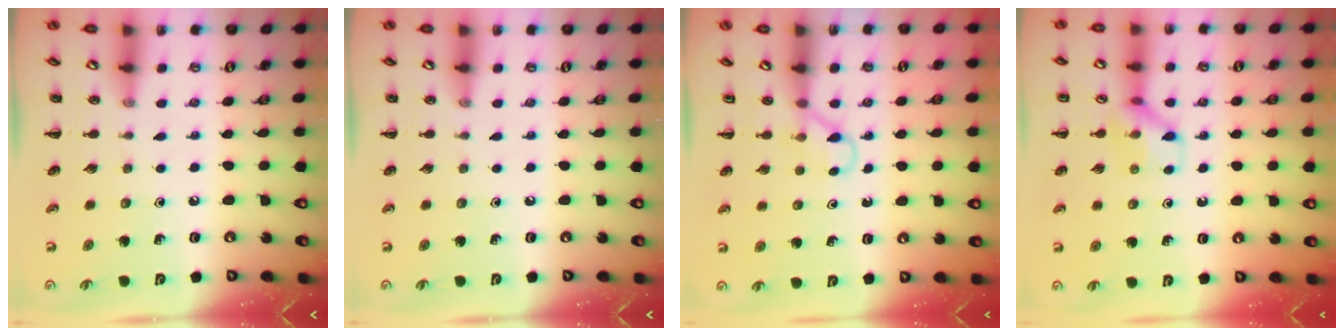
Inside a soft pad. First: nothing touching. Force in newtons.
{"total": 0.0}
{"total": 2.9, "press": 2.8, "slide": 0.9}
{"total": 8.7, "press": 8.7, "slide": 0.3}